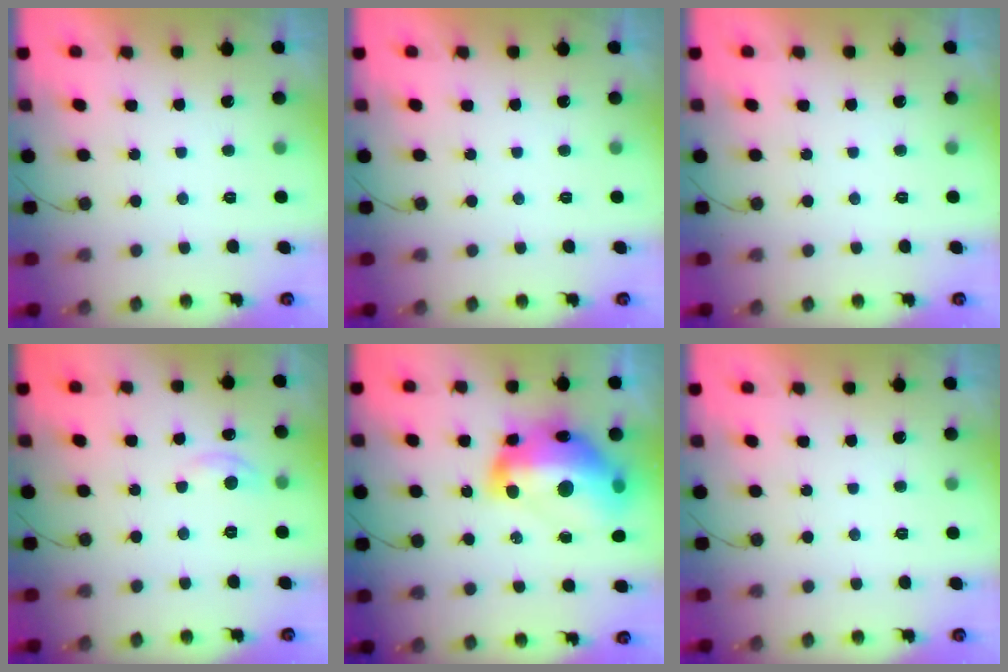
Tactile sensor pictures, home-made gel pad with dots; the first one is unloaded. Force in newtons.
{"total": 0.0}
{"total": 0.0}
{"total": 4.5, "press": 4.4, "slide": 0.7}
{"total": 23.1, "press": 23.0, "slide": 1.9}
{"total": 0.0}